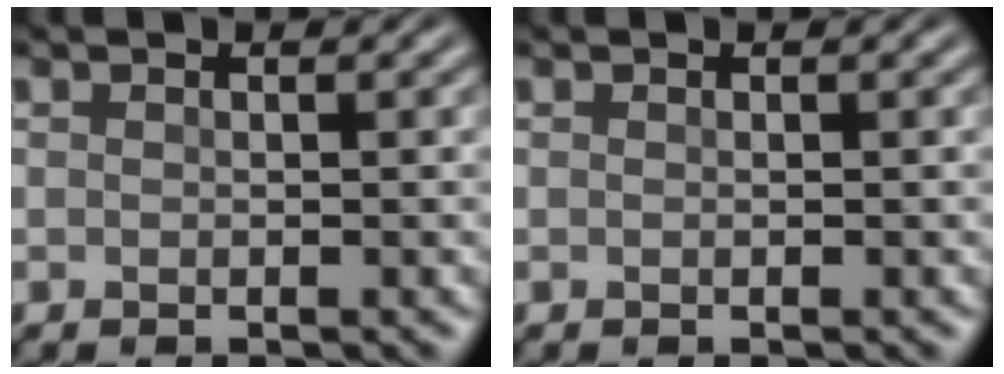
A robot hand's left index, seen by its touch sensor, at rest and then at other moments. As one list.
[{"total": 0.0}]